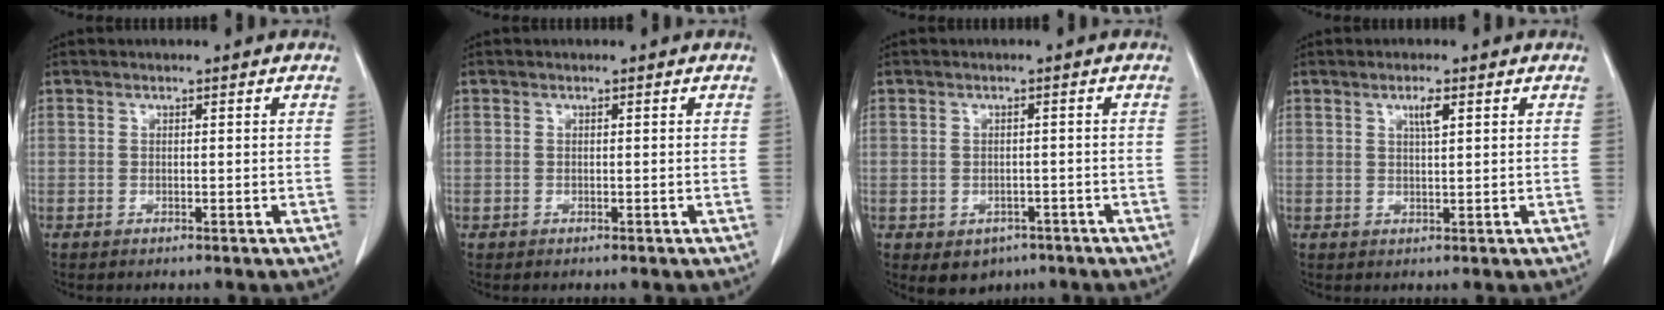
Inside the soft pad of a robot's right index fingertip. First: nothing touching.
{"total": 0.0}
{"total": 3.9, "force": [-2.1, 3.0, 1.2], "torque": [-0.011, 0.004, -0.017]}
{"total": 2.2, "force": [1.1, 0.2, 1.9], "torque": [-0.038, -0.001, 0.019]}